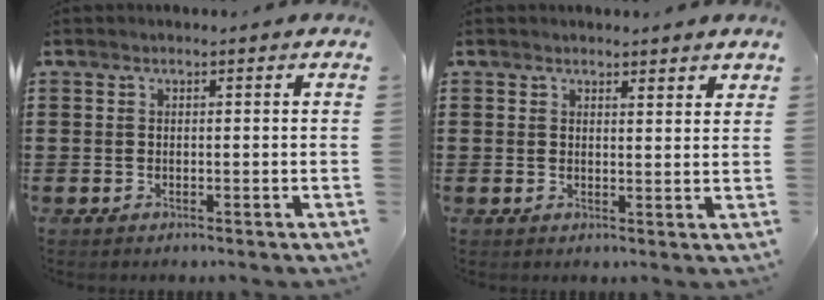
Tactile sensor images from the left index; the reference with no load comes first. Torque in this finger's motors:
{"motor_torque": [0.15, 0.06, 0.01, 0.04]}